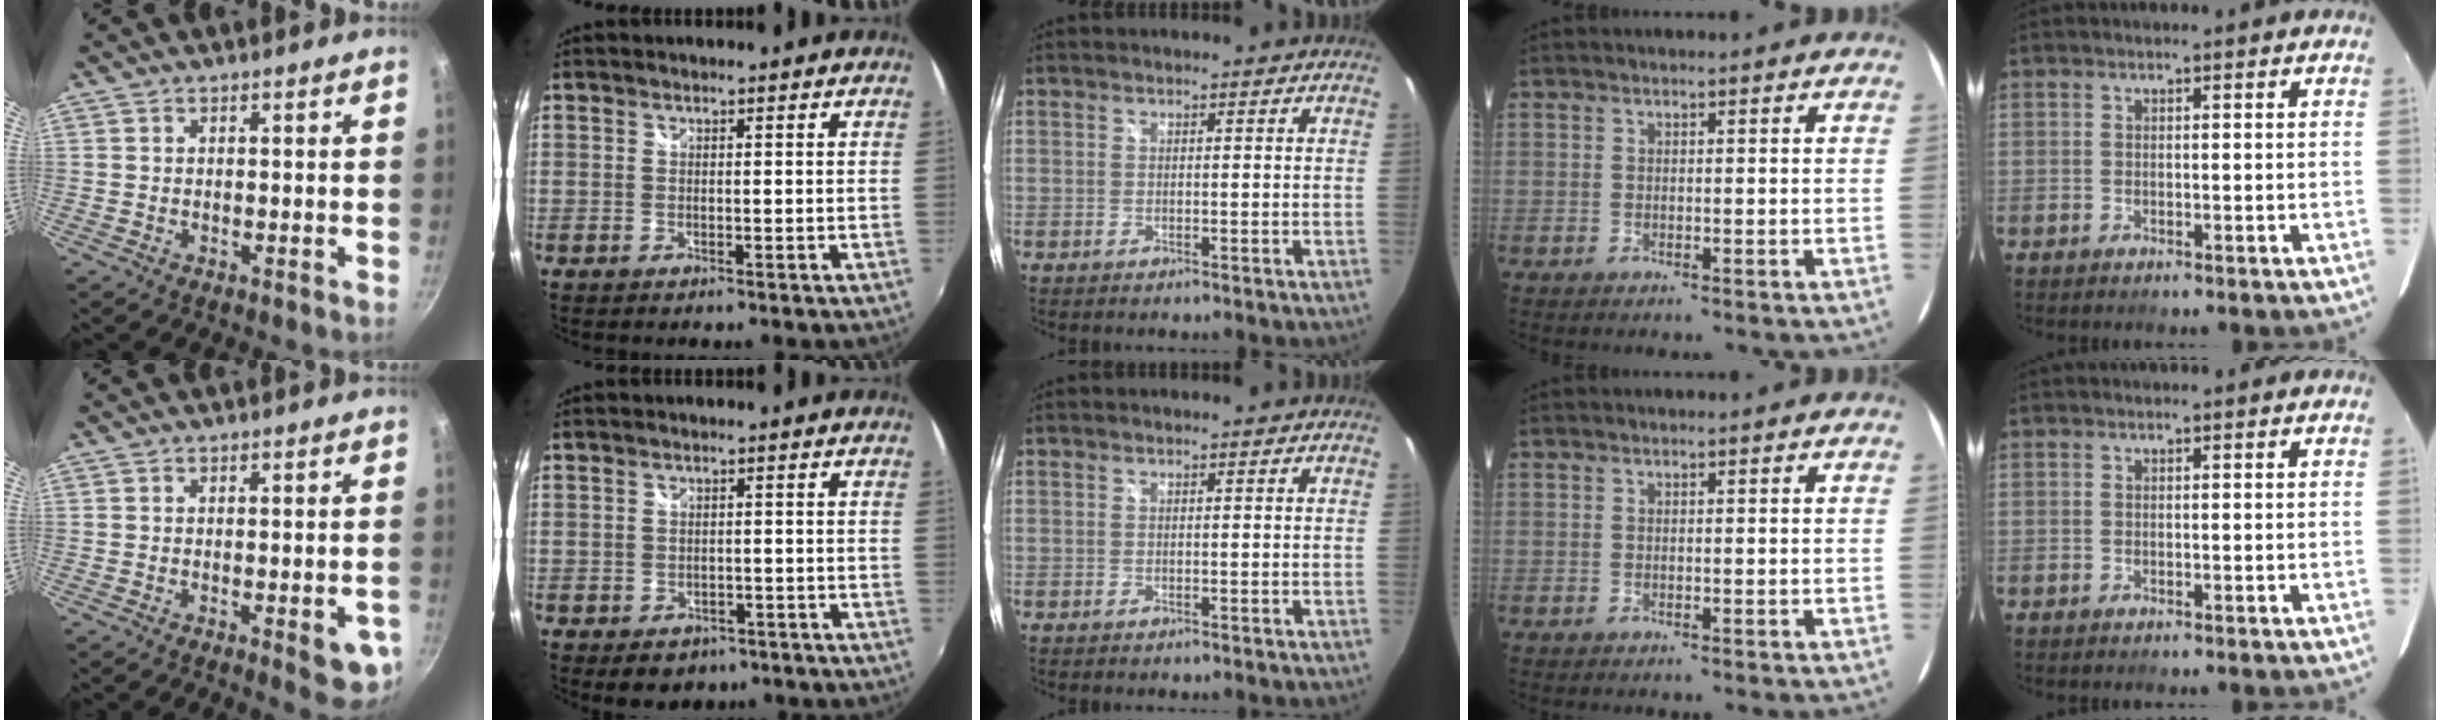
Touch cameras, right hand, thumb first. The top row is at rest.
{"thumb": {"total": 6.7, "force": [-2.3, 2.0, 6.0], "torque": [-0.054, 0.003, -0.025]}, "index": {"total": 5.0, "force": [-2.9, 3.7, 1.8], "torque": [-0.033, -0.003, -0.031]}}